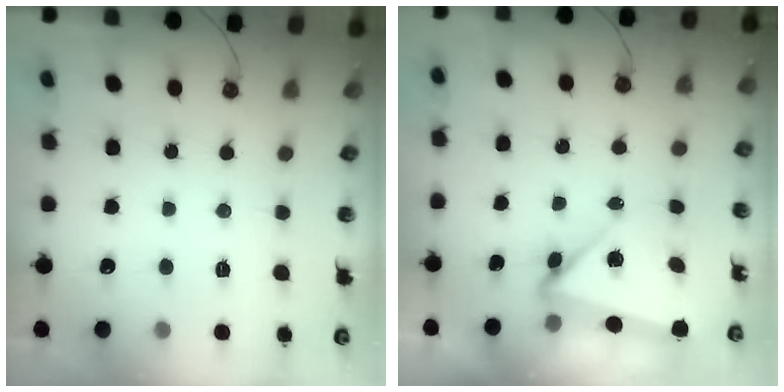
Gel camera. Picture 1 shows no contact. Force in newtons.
{"total": 6.5, "press": 6.5, "slide": 0.6}